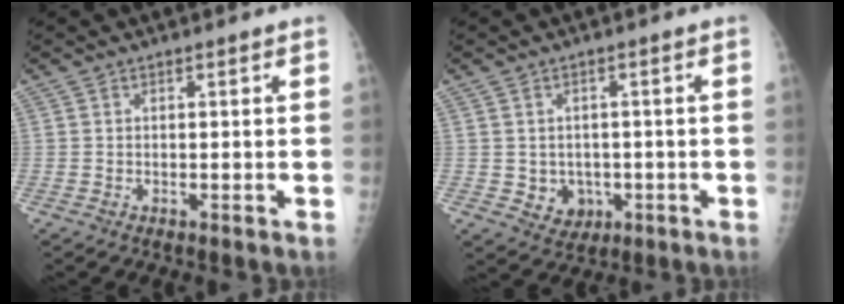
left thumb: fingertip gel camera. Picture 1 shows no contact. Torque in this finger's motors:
{"motor_torque": [-0.15, 0.11, -0.01, -0.02, 0.03]}